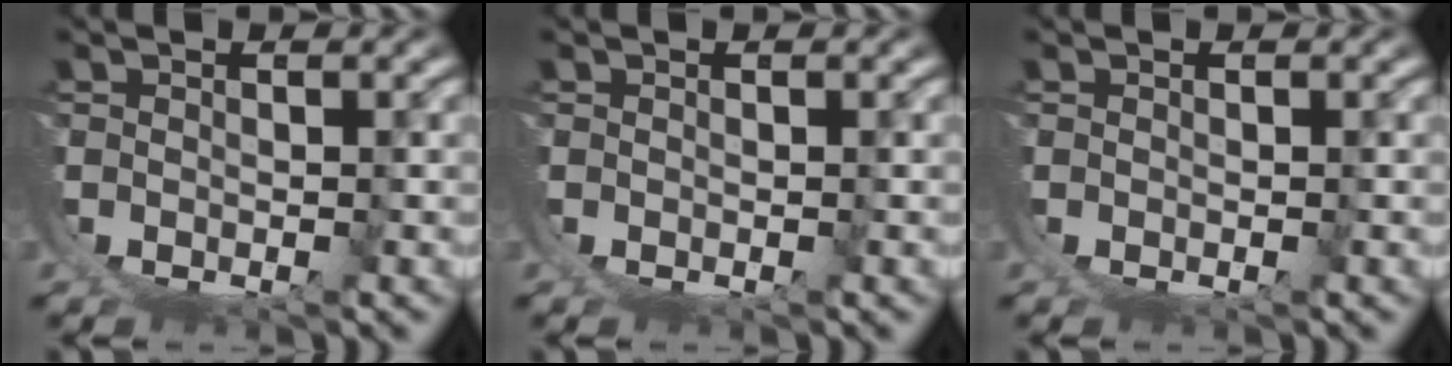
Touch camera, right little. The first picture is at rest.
{"total": 0.0}
{"total": 0.0}